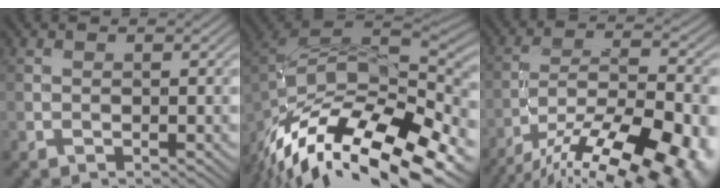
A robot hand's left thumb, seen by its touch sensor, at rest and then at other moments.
{"total": 17.1, "force": [-9.0, 8.0, 12.1], "torque": [-0.244, -0.010, -0.147]}
{"total": 17.9, "force": [-12.5, 6.3, 11.2], "torque": [-0.161, -0.029, -0.187]}